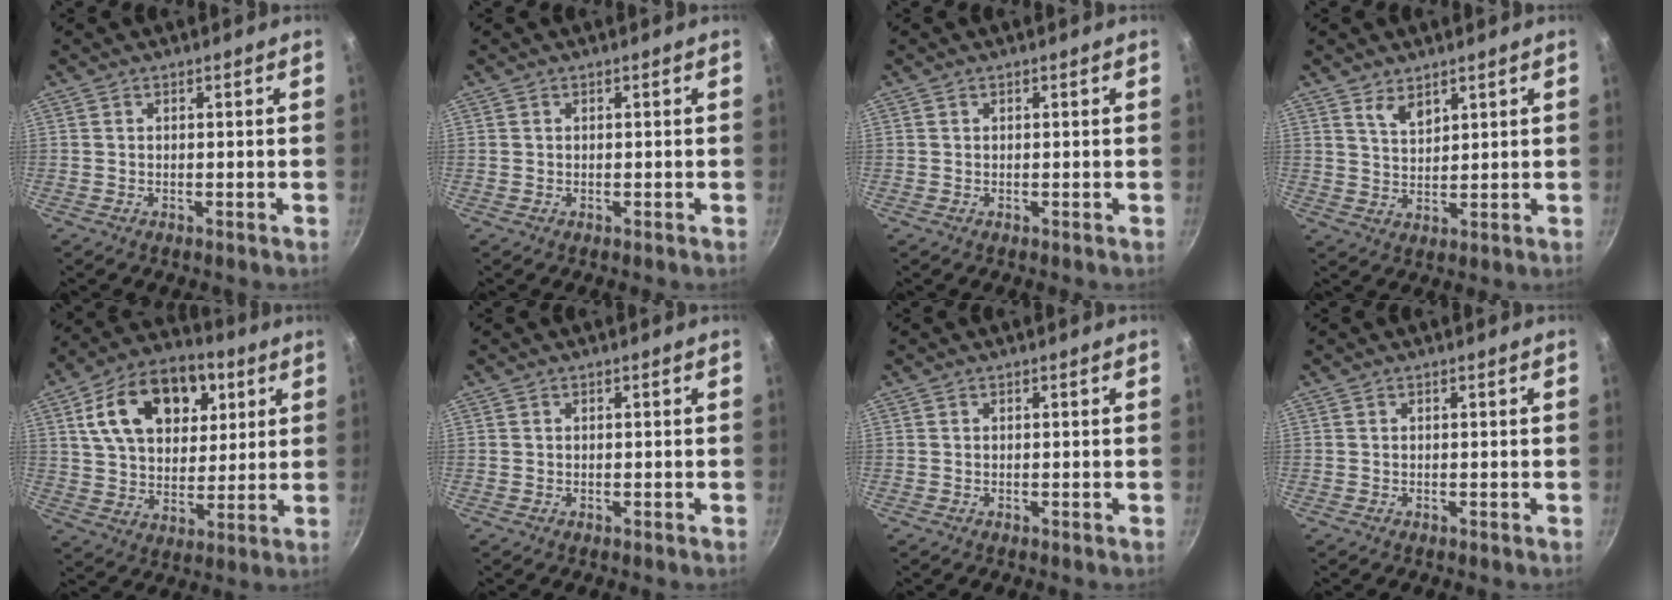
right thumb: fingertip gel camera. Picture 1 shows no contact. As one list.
[{"total": 0.0}, {"total": 0.0}, {"total": 4.1, "force": [2.7, 2.0, 2.3], "torque": [-0.037, -0.024, 0.052]}, {"total": 20.2, "force": [7.5, 13.3, 13.3], "torque": [-0.190, -0.001, 0.117]}, {"total": 0.0}, {"total": 0.0}, {"total": 0.0}]